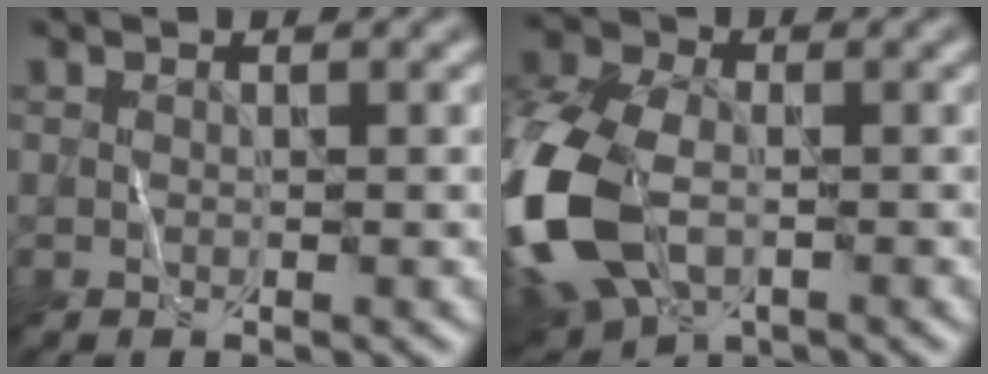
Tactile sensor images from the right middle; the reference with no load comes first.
{"total": 13.9, "force": [-4.5, 8.3, 10.1], "torque": [-0.251, -0.027, -0.092]}